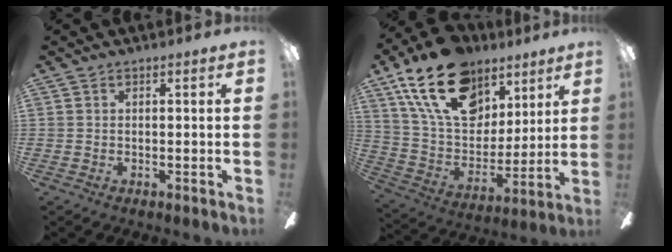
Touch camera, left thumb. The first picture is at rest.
{"total": 23.4, "force": [13.4, 14.2, 13.0], "torque": [-0.230, -0.060, 0.244]}